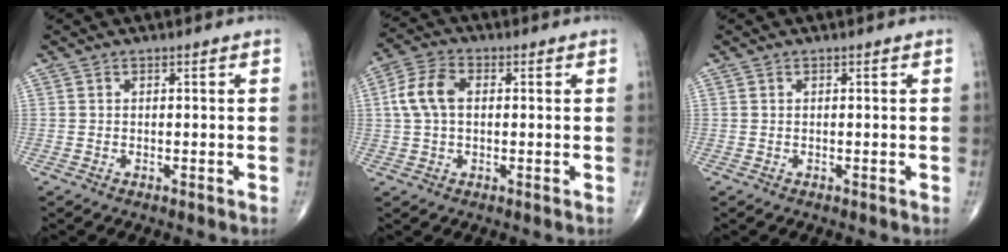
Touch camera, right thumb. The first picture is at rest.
{"total": 7.4, "force": [0.9, 4.7, 5.7], "torque": [-0.121, 0.021, 0.012]}
{"total": 0.0}